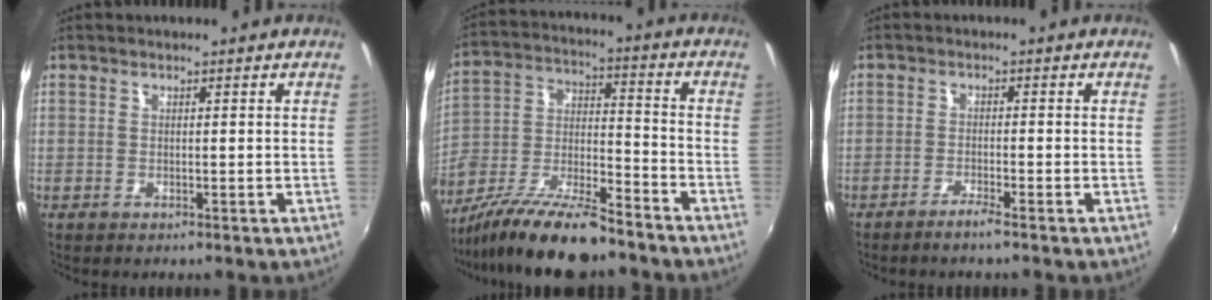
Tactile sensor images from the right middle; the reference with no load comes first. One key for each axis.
{"total": 16.8, "fx": -12.2, "fy": 4.5, "fz": 10.7, "tx": -0.220, "ty": -0.020, "tz": -0.221}
{"total": 2.4, "fx": -2.0, "fy": -0.2, "fz": 1.3, "tx": -0.041, "ty": -0.002, "tz": -0.042}